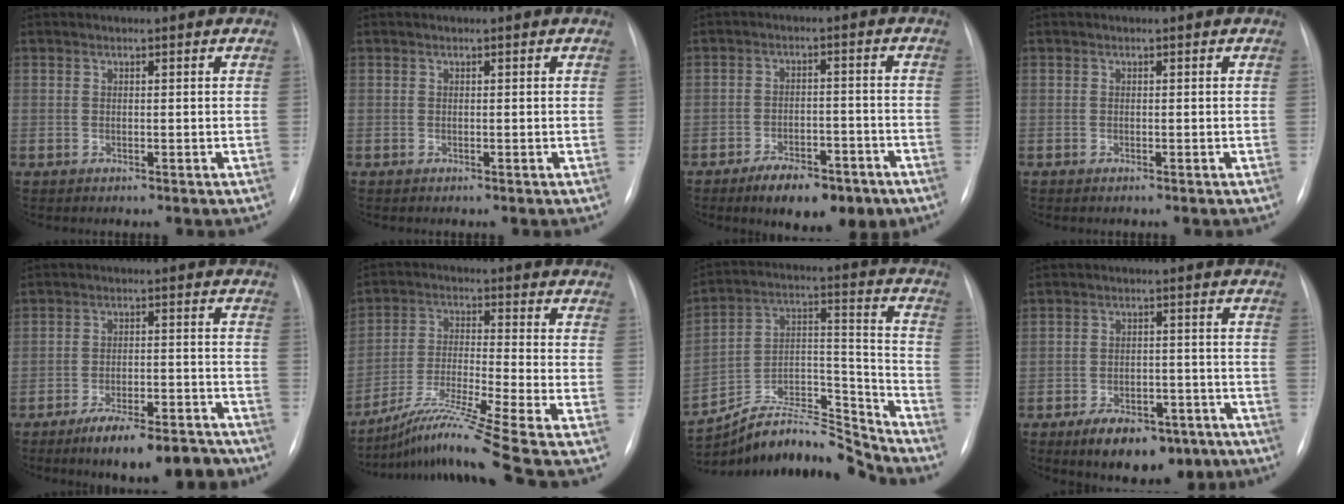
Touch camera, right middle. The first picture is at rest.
{"total": 0.0}
{"total": 10.0, "force": [-6.7, 4.0, 6.2], "torque": [-0.084, 0.001, -0.100]}
{"total": 0.0}
{"total": 12.0, "force": [-9.6, 3.3, 6.4], "torque": [-0.083, 0.015, -0.146]}
{"total": 12.9, "force": [-9.6, -2.5, 8.2], "torque": [-0.160, -0.020, -0.171]}
{"total": 15.9, "force": [-15.8, 0.2, 1.8], "torque": [-0.027, 0.059, -0.279]}
{"total": 10.9, "force": [-7.2, 5.4, 6.1], "torque": [-0.080, 0.005, -0.104]}